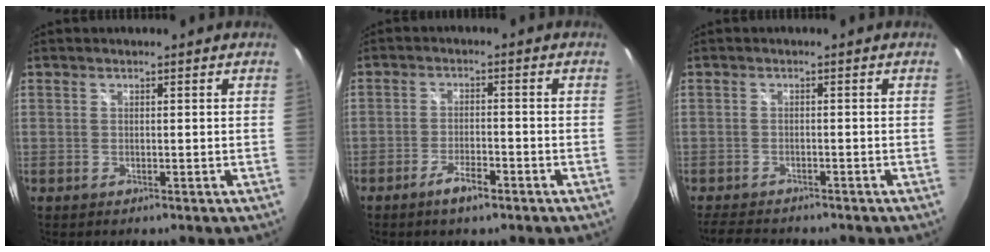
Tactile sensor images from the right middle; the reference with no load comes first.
{"total": 4.5, "force": [-3.2, 1.2, 2.9], "torque": [-0.069, -0.005, -0.055]}
{"total": 5.8, "force": [-5.3, 1.6, 1.8], "torque": [-0.051, -0.011, -0.084]}